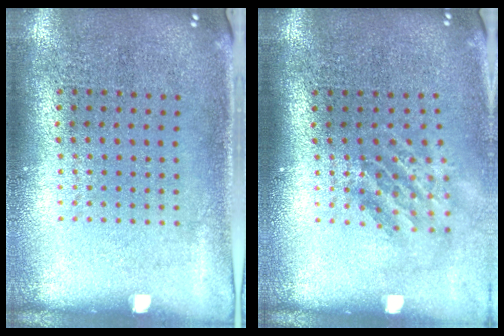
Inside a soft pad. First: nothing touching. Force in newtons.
{"total": 1.8, "press": 1.2, "slide": 1.2}